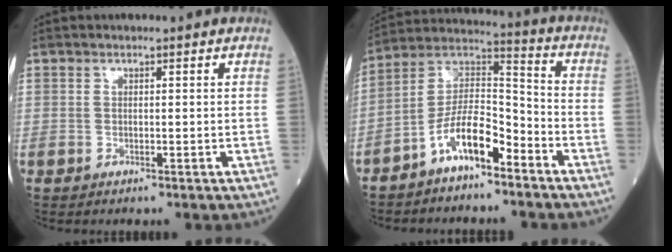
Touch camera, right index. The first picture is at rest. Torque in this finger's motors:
{"motor_torque": [0.37, -0.40, 0.79, 0.17]}